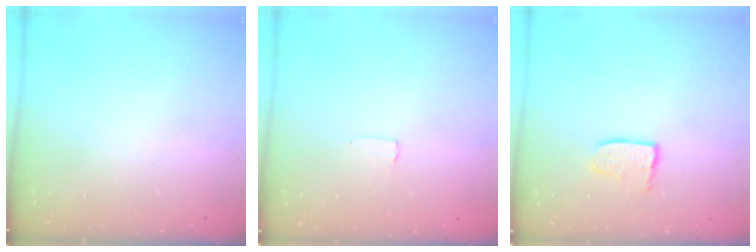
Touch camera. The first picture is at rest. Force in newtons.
{"total": 2.6, "press": 2.6, "slide": 0.2}
{"total": 5.7, "press": 5.7, "slide": 0.5}